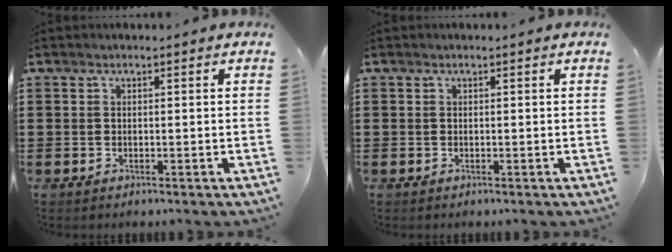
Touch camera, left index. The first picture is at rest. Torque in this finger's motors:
{"motor_torque": [0.00, 0.00, 0.00, 0.00]}